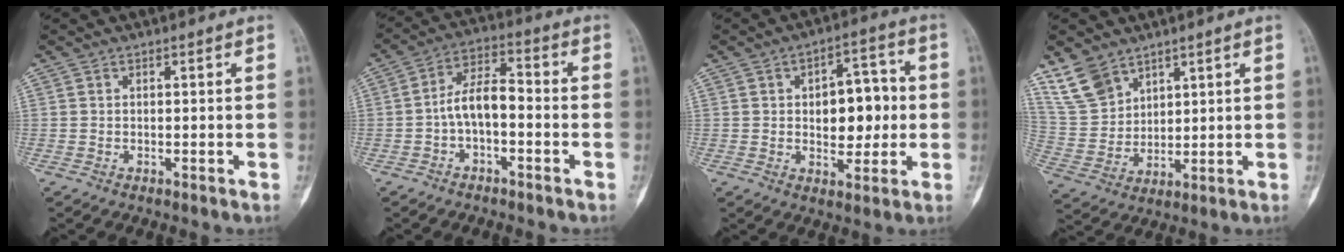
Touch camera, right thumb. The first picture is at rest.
{"total": 7.5, "force": [-1.8, 3.8, 6.2], "torque": [-0.108, 0.040, -0.040]}
{"total": 10.8, "force": [0.6, 6.4, 8.6], "torque": [-0.083, 0.014, 0.011]}
{"total": 9.2, "force": [6.7, 5.6, 2.8], "torque": [-0.045, -0.030, 0.151]}